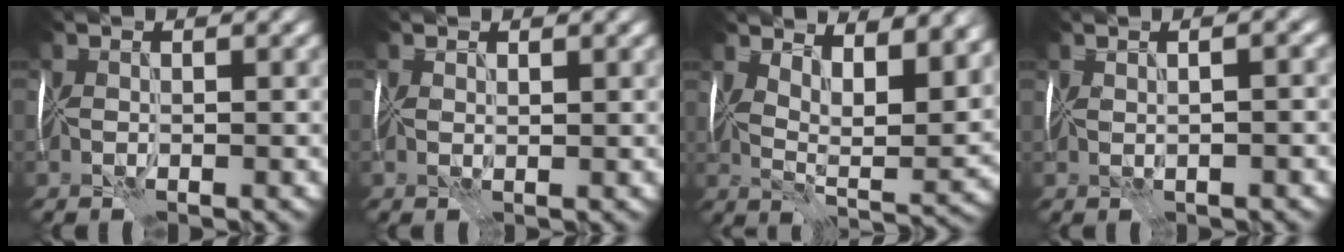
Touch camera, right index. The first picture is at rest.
{"total": 0.8, "force": [0.8, 0.2, 0.0], "torque": [-0.001, 0.005, 0.013]}
{"total": 9.0, "force": [5.7, 3.1, 6.3], "torque": [-0.087, -0.002, 0.089]}
{"total": 2.2, "force": [0.7, 0.4, 2.1], "torque": [-0.028, 0.012, 0.009]}